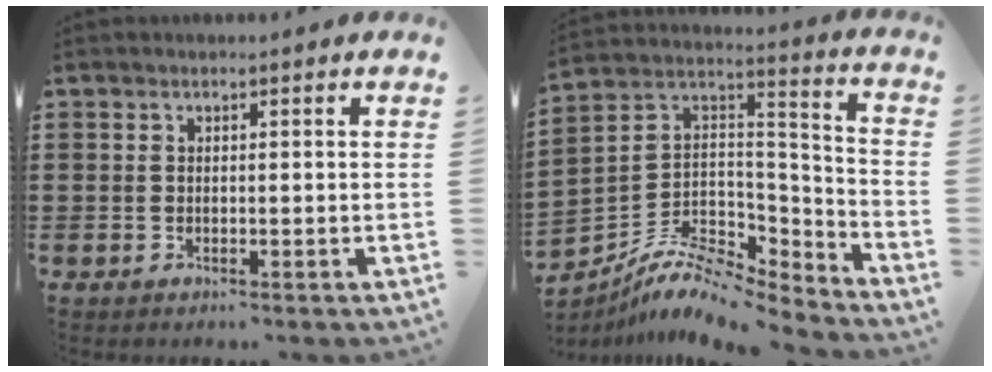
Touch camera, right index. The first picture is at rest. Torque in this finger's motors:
{"motor_torque": [-0.15, -0.07, 0.20, 0.12]}